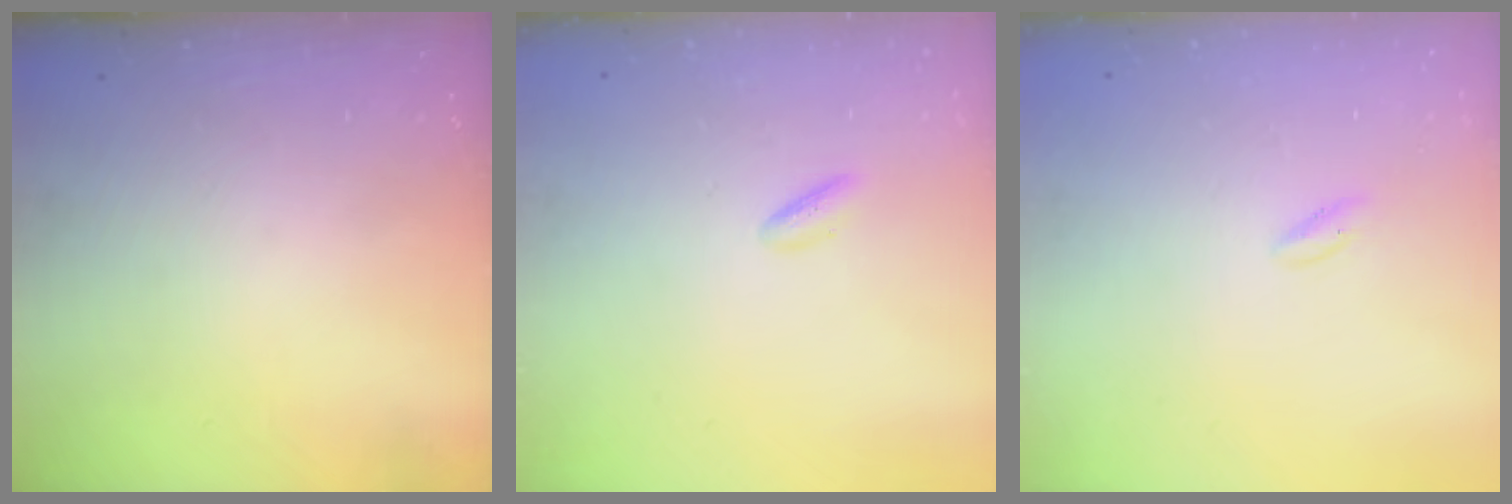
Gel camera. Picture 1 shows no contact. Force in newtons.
{"total": 2.2, "press": 2.2, "slide": 0.5}
{"total": 0.5, "press": 0.0, "slide": 0.5}